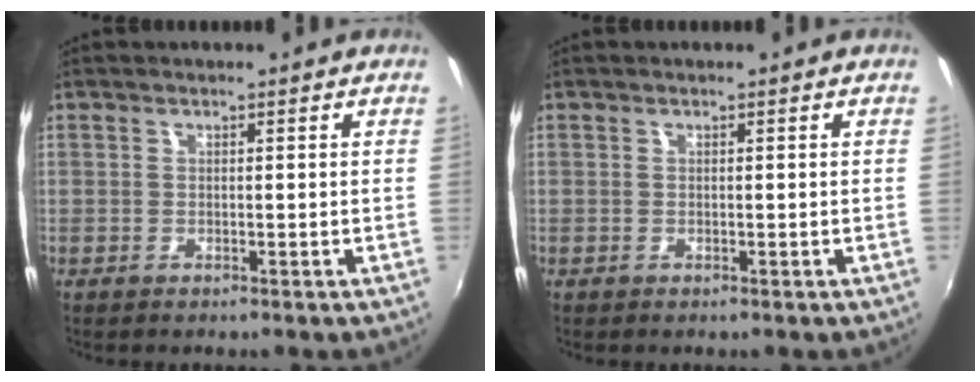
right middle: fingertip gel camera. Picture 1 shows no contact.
{"total": 0.0}